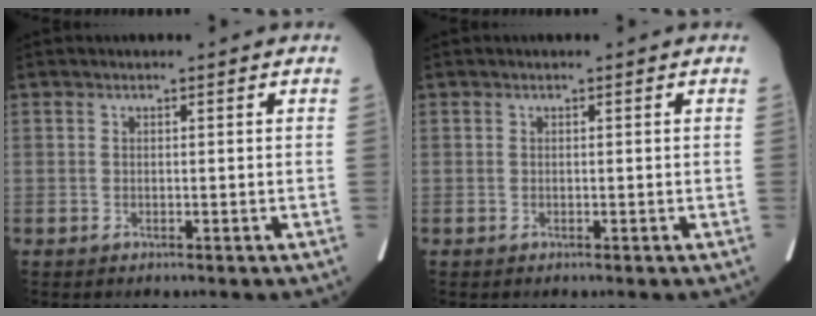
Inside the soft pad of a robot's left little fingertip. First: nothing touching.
{"total": 0.0}